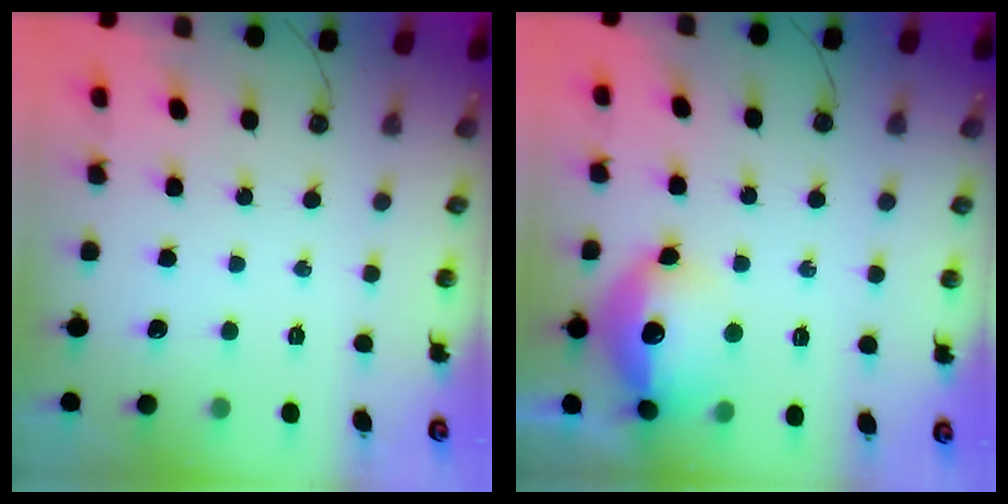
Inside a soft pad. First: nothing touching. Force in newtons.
{"total": 16.0, "press": 16.0, "slide": 1.3}